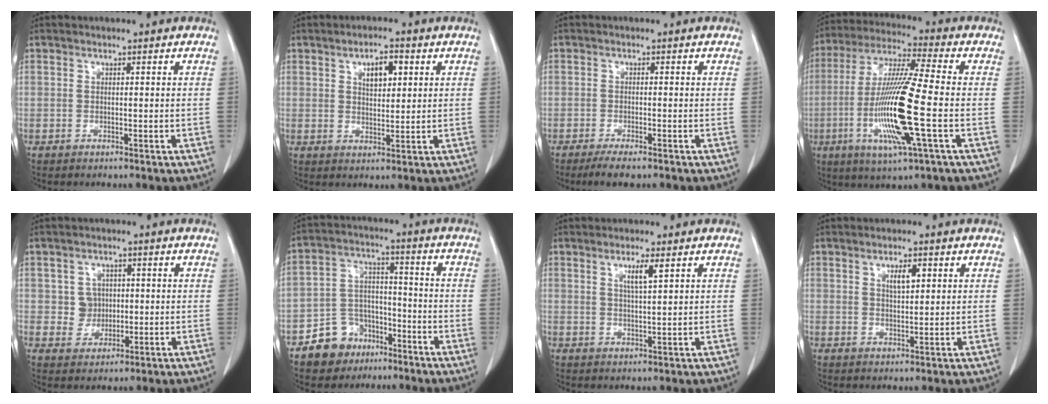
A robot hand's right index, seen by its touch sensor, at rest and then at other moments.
{"total": 4.8, "force": [2.0, 1.9, 3.9], "torque": [-0.064, 0.002, 0.034]}
{"total": 3.6, "force": [-2.6, 0.6, 2.4], "torque": [-0.039, -0.008, -0.042]}
{"total": 16.2, "force": [-3.5, 0.3, 15.8], "torque": [-0.322, -0.014, -0.069]}
{"total": 3.7, "force": [0.5, 3.5, 0.9], "torque": [-0.002, 0.009, 0.015]}
{"total": 8.9, "force": [-5.6, 6.6, 2.1], "torque": [-0.041, 0.022, -0.090]}
{"total": 3.3, "force": [1.6, 0.0, 2.8], "torque": [-0.054, -0.003, 0.029]}
{"total": 3.1, "force": [1.3, 0.9, 2.7], "torque": [-0.047, -0.001, 0.024]}